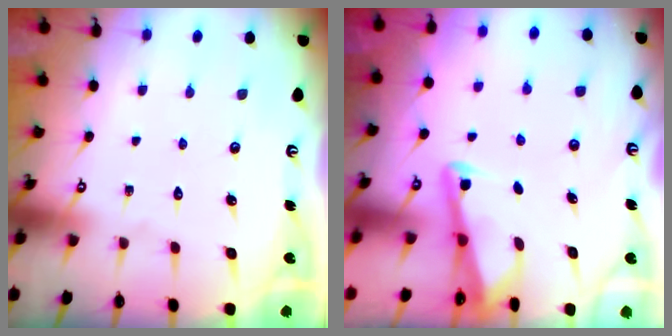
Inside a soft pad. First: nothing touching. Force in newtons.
{"total": 3.0, "press": 3.0, "slide": 0.3}